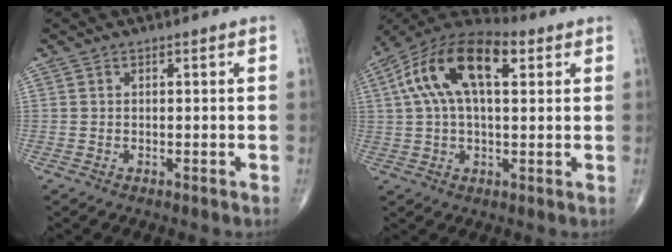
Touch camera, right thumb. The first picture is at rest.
{"total": 16.7, "force": [5.0, 8.1, 13.8], "torque": [-0.257, 0.034, 0.080]}